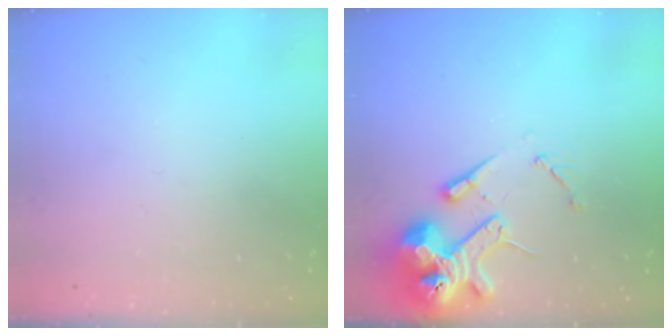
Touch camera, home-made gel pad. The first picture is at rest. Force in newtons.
{"total": 14.8, "press": 14.6, "slide": 2.2}